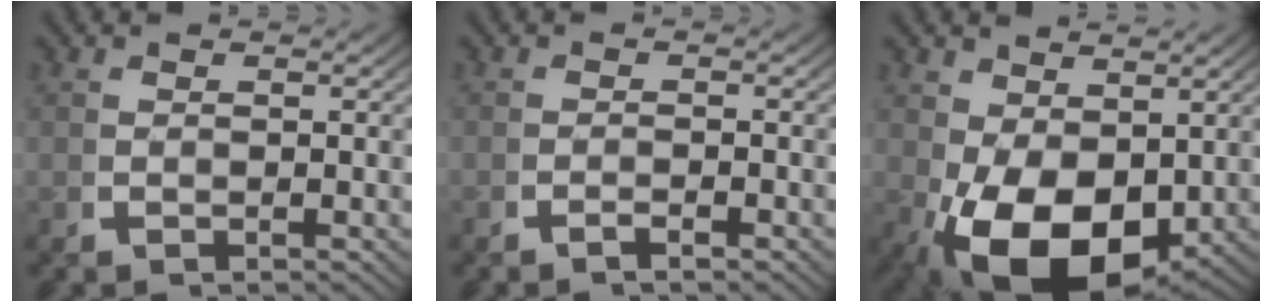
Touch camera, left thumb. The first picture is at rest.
{"total": 1.0, "force": [-0.8, 0.1, 0.5], "torque": [-0.010, 0.003, -0.022]}
{"total": 9.8, "force": [-1.7, 6.1, 7.4], "torque": [-0.149, -0.060, 0.008]}